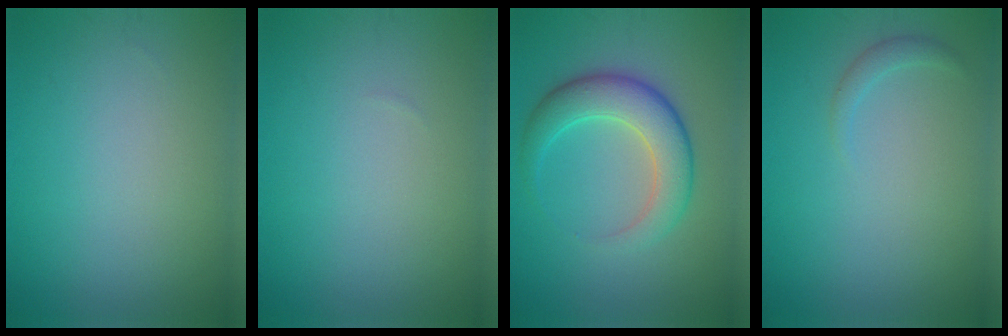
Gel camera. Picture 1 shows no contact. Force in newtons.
{"total": 0.0}
{"total": 5.4, "press": 5.4, "slide": 0.2}
{"total": 1.0, "press": 1.0, "slide": 0.1}